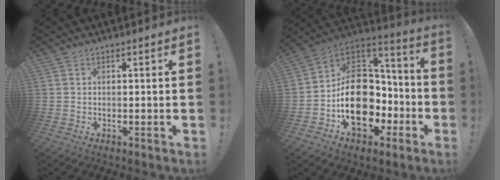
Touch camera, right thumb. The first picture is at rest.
{"total": 21.4, "force": [-5.4, 15.8, 13.5], "torque": [-0.217, 0.035, -0.065]}